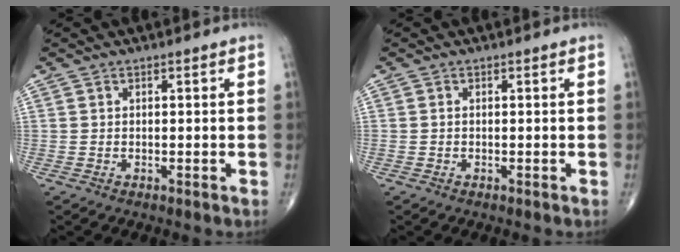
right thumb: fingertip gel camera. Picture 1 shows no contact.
{"total": 0.0}